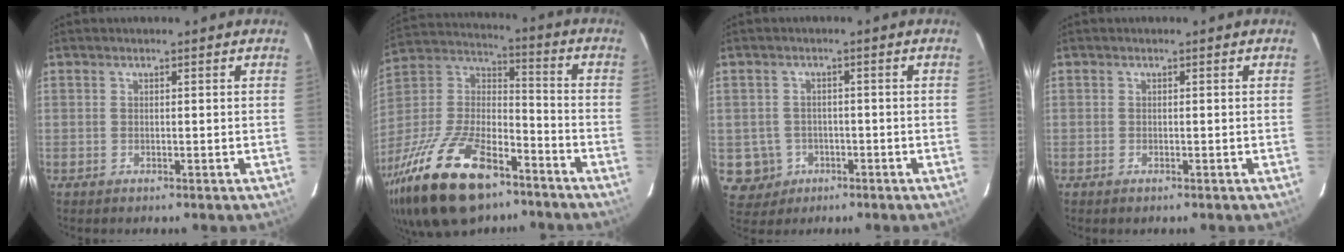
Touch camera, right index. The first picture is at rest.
{"total": 28.5, "force": [-17.9, 12.7, 18.2], "torque": [-0.386, -0.023, -0.303]}
{"total": 5.6, "force": [-1.6, 5.3, 0.5], "torque": [-0.022, 0.019, -0.014]}
{"total": 0.5, "force": [-0.4, 0.3, 0.2], "torque": [-0.006, -0.002, -0.009]}